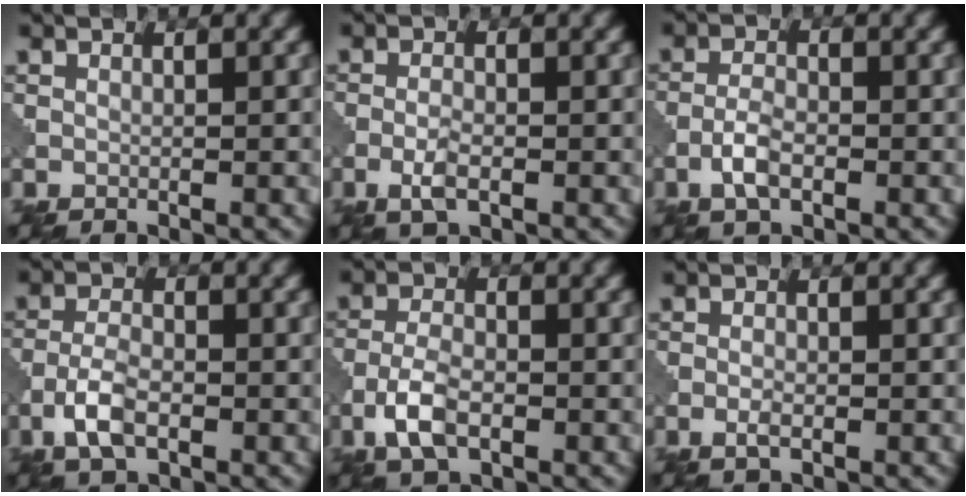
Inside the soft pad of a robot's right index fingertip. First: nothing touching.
{"total": 2.1, "force": [-0.9, 0.8, 1.7], "torque": [-0.037, -0.001, -0.022]}
{"total": 2.7, "force": [-1.3, 1.2, 2.1], "torque": [-0.044, 0.003, -0.032]}
{"total": 3.7, "force": [-1.7, 1.7, 2.7], "torque": [-0.057, 0.002, -0.040]}
{"total": 4.0, "force": [-1.9, 2.0, 3.0], "torque": [-0.061, 0.001, -0.042]}
{"total": 1.3, "force": [-0.6, 0.5, 1.0], "torque": [-0.023, 0.000, -0.014]}